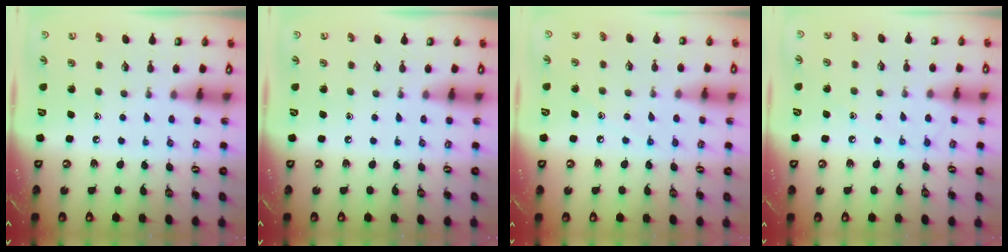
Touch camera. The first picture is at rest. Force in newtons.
{"total": 0.0}
{"total": 5.8, "press": 5.8, "slide": 0.7}
{"total": 6.7, "press": 6.6, "slide": 0.9}